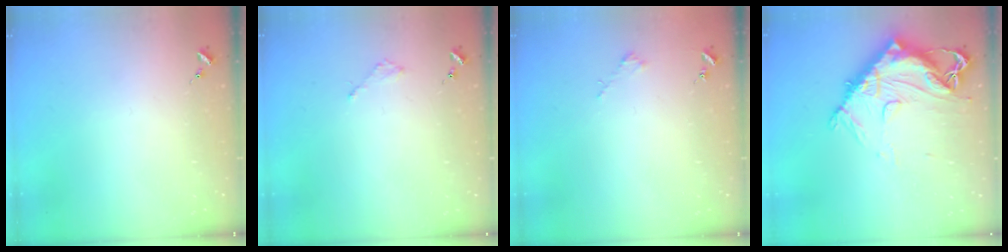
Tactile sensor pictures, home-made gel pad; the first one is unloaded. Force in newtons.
{"total": 2.0, "press": 2.0, "slide": 0.3}
{"total": 1.8, "press": 1.8, "slide": 0.2}
{"total": 14.6, "press": 14.5, "slide": 1.5}